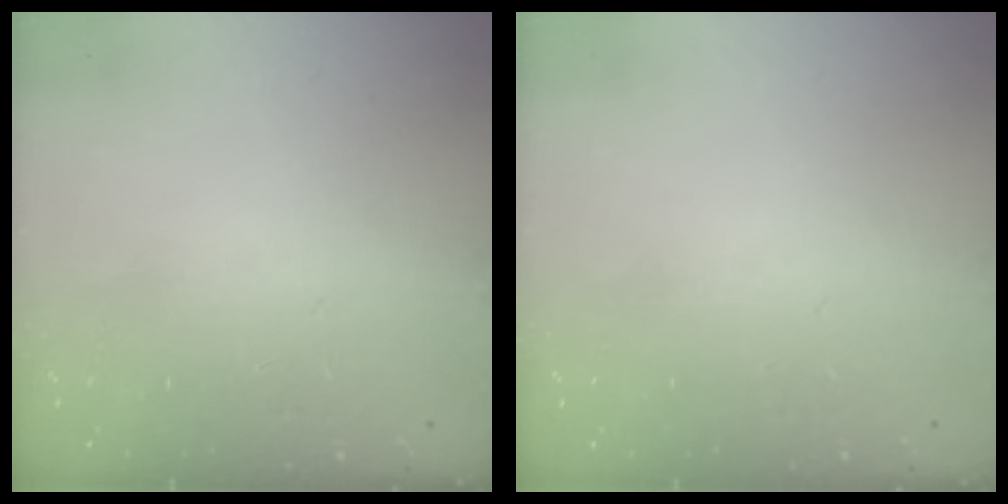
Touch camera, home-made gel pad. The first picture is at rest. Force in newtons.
{"total": 0.0}